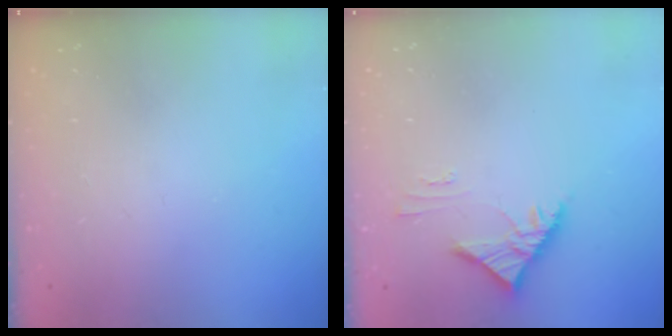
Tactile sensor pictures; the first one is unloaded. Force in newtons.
{"total": 4.0, "press": 3.9, "slide": 0.9}